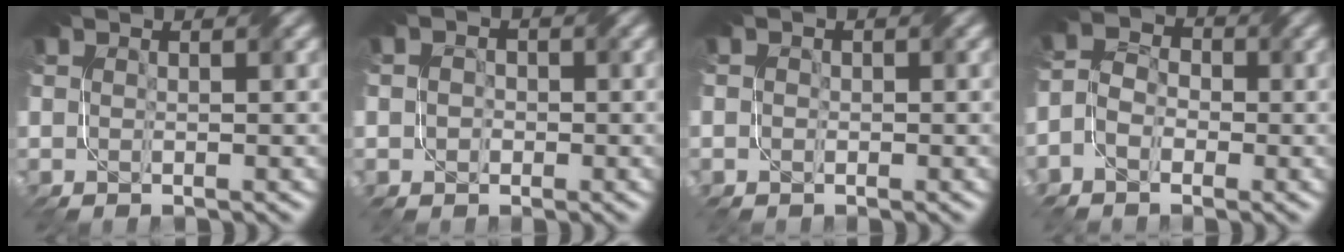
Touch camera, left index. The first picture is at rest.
{"total": 1.9, "force": [-1.0, 1.6, -0.3], "torque": [0.012, 0.006, -0.012]}
{"total": 1.5, "force": [-1.1, 0.5, -0.9], "torque": [0.022, -0.004, -0.003]}
{"total": 3.4, "force": [-2.6, 2.1, 0.4], "torque": [-0.009, 0.001, -0.033]}